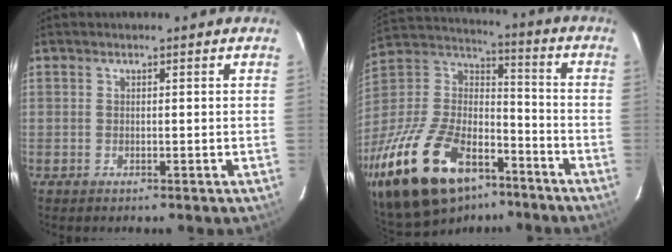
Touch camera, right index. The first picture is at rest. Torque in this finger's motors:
{"motor_torque": [1.23, -0.91, 0.86, 0.21]}